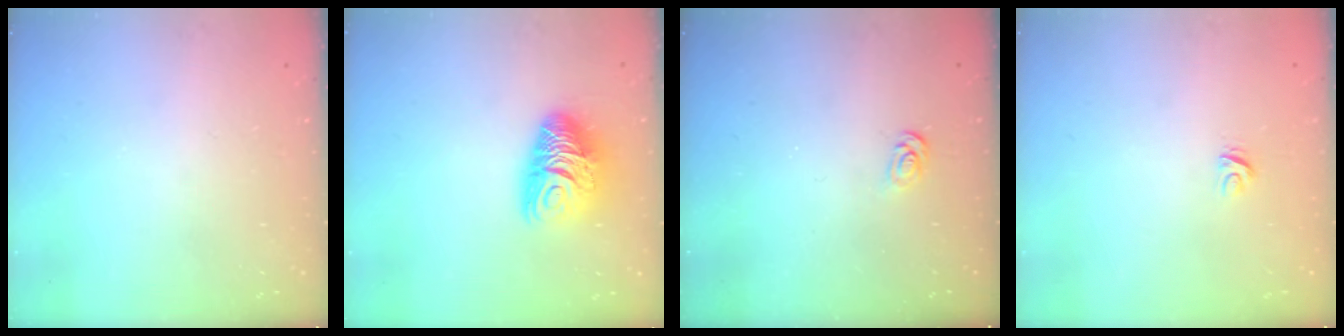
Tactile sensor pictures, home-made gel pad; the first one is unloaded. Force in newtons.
{"total": 11.6, "press": 11.6, "slide": 1.3}
{"total": 2.5, "press": 2.5, "slide": 0.3}
{"total": 4.3, "press": 4.3, "slide": 0.2}